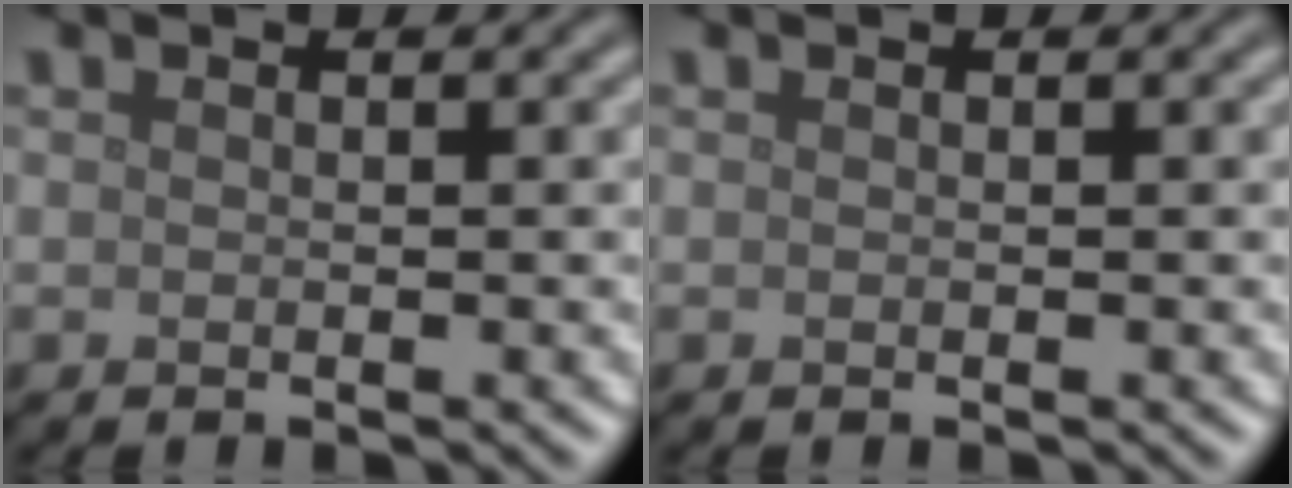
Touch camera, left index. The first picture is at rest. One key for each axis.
{"total": 0.0}